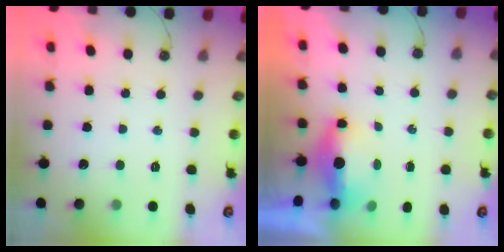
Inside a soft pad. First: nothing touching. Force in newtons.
{"total": 5.3, "press": 5.2, "slide": 1.2}